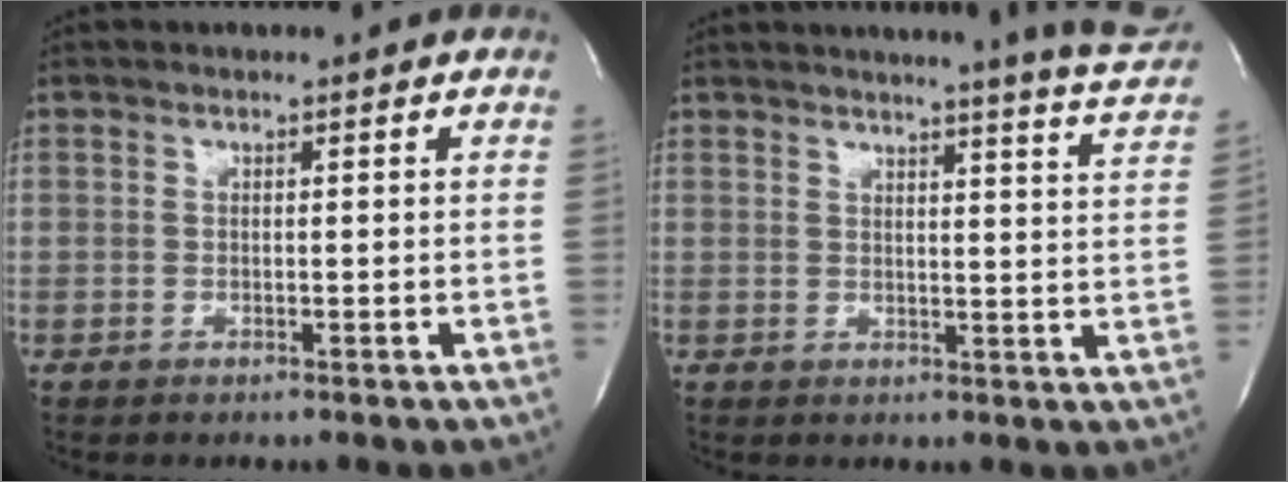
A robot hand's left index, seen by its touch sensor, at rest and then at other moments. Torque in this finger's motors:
{"motor_torque": [0.74, -0.87, 0.37, 0.05]}